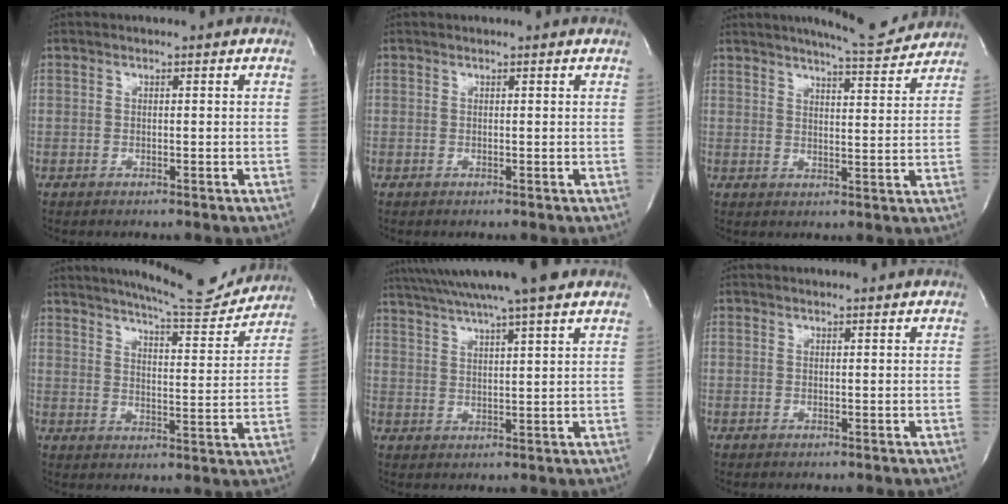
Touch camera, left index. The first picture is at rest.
{"total": 1.4, "force": [1.4, 0.1, 0.2], "torque": [-0.011, 0.014, 0.015]}
{"total": 9.4, "force": [9.0, 0.5, 2.9], "torque": [-0.038, -0.020, 0.113]}
{"total": 14.4, "force": [13.6, 1.1, 4.6], "torque": [-0.066, -0.037, 0.179]}
{"total": 16.0, "force": [13.4, 0.0, 8.7], "torque": [-0.151, 0.023, 0.197]}
{"total": 1.6, "force": [1.5, 0.0, 0.3], "torque": [-0.008, 0.013, 0.022]}